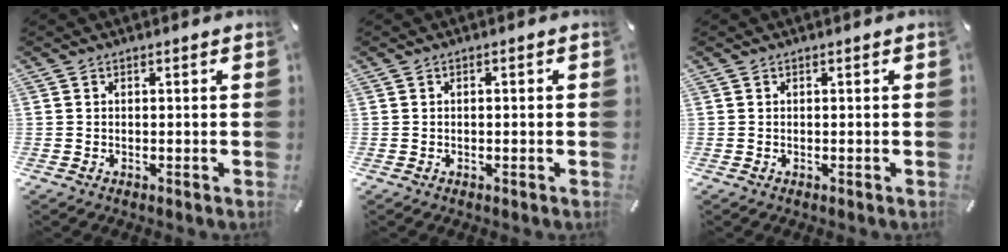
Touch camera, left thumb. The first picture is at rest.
{"total": 0.7, "force": [-0.2, 0.3, 0.6], "torque": [-0.011, -0.001, -0.004]}
{"total": 0.0}